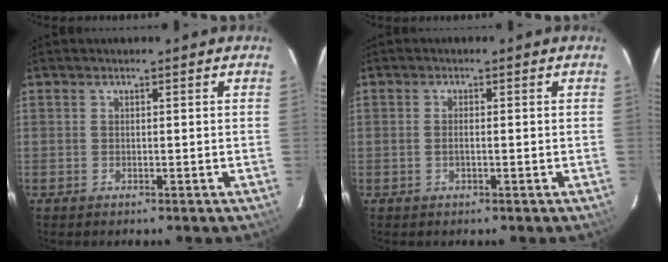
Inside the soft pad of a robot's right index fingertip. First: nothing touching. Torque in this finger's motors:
{"motor_torque": [-0.09, 0.05, -0.06, -0.01]}